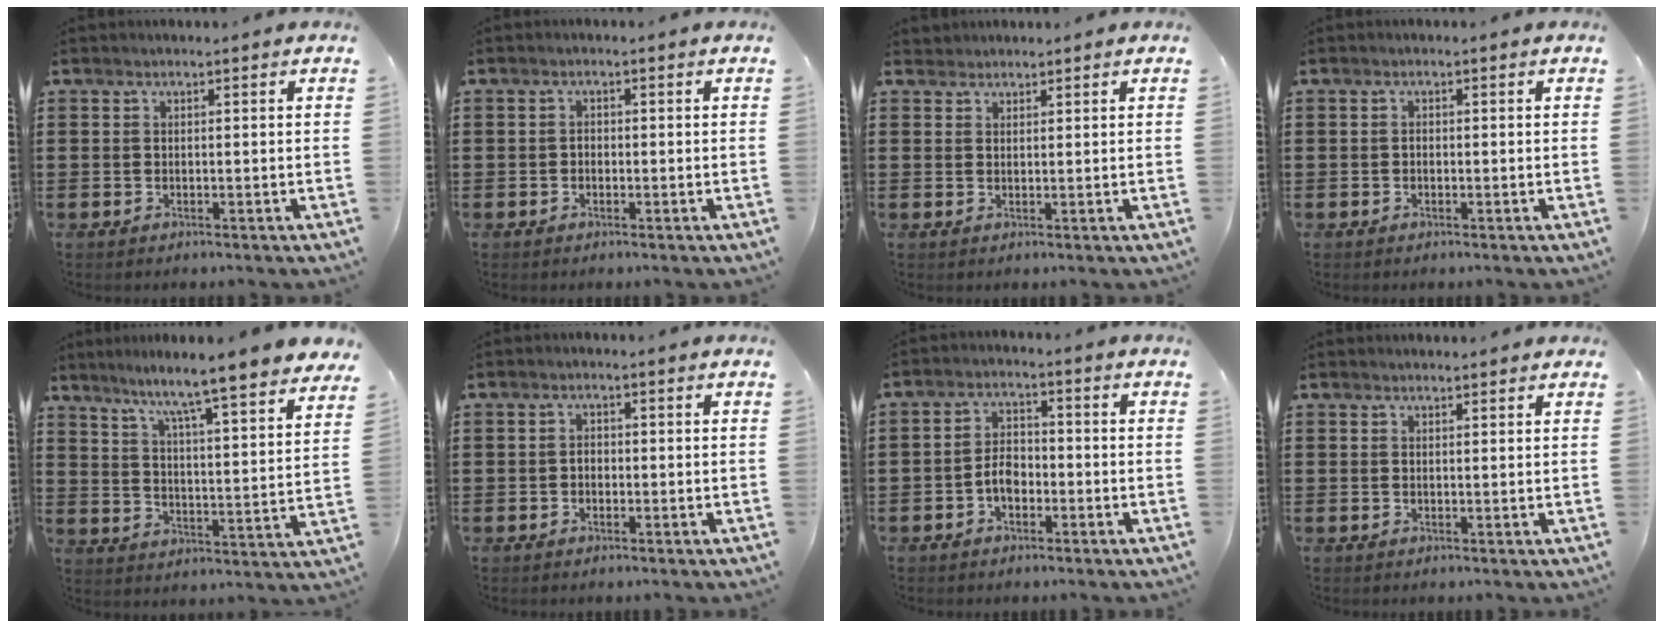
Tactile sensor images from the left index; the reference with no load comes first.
{"total": 1.0, "force": [-0.5, 0.6, 0.5], "torque": [-0.014, 0.000, -0.011]}
{"total": 1.3, "force": [1.2, 0.4, -0.1], "torque": [-0.003, 0.002, 0.026]}
{"total": 0.6, "force": [-0.4, 0.4, 0.3], "torque": [-0.008, -0.001, -0.007]}
{"total": 6.5, "force": [5.9, -1.4, 2.5], "torque": [-0.066, -0.058, 0.087]}
{"total": 1.3, "force": [-0.3, 0.9, 0.9], "torque": [-0.020, 0.003, -0.008]}
{"total": 3.7, "force": [-1.5, 2.3, 2.6], "torque": [-0.063, 0.001, -0.035]}
{"total": 0.9, "force": [0.9, 0.3, 0.0], "torque": [-0.003, 0.003, 0.016]}